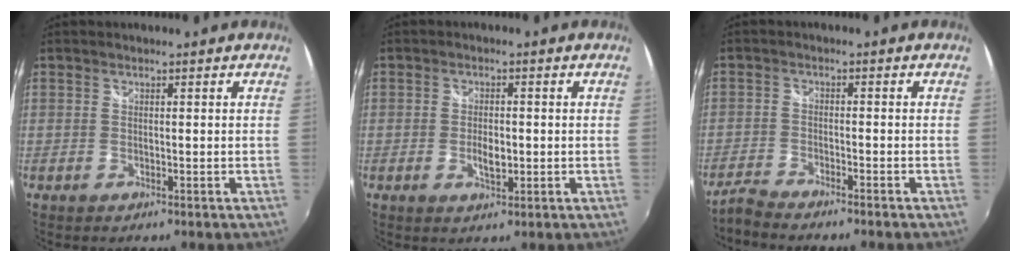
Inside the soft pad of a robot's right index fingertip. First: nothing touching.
{"total": 3.5, "force": [-0.7, 1.8, 3.0], "torque": [-0.053, -0.003, -0.012]}
{"total": 4.3, "force": [-4.1, 0.3, 1.3], "torque": [-0.049, -0.009, -0.081]}